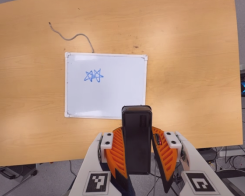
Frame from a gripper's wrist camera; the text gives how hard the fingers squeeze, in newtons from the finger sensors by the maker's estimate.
{"total": 7.8, "left": 6.3, "right": 9.3}